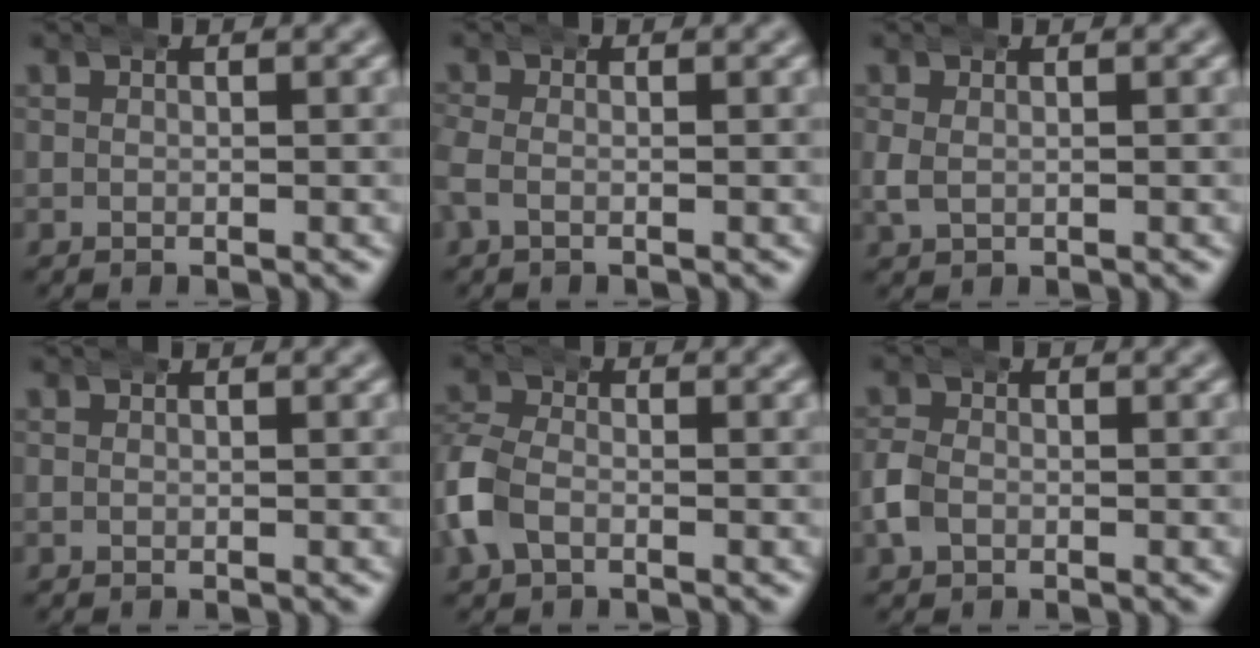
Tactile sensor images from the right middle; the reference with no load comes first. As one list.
[{"total": 1.8, "force": [-0.7, 1.3, 1.0], "torque": [-0.036, 0.000, -0.018]}, {"total": 1.6, "force": [0.2, 1.2, 1.0], "torque": [-0.032, -0.003, 0.009]}, {"total": 0.0}, {"total": 4.3, "force": [-1.4, 3.7, 1.8], "torque": [-0.076, -0.015, -0.023]}, {"total": 1.8, "force": [-0.8, 1.5, 0.6], "torque": [-0.029, 0.000, -0.012]}]